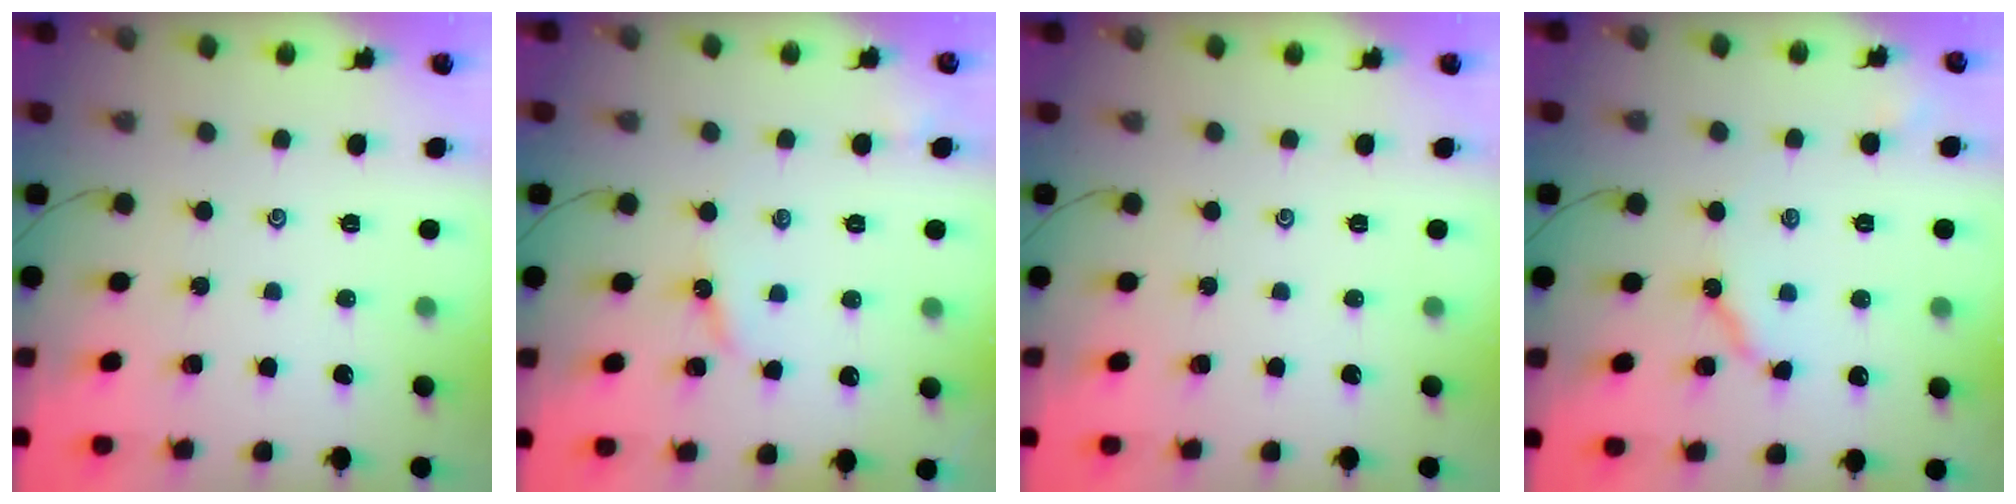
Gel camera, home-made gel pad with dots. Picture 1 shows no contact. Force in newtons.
{"total": 3.3, "press": 3.3, "slide": 0.4}
{"total": 0.0}
{"total": 5.5, "press": 5.5, "slide": 0.4}